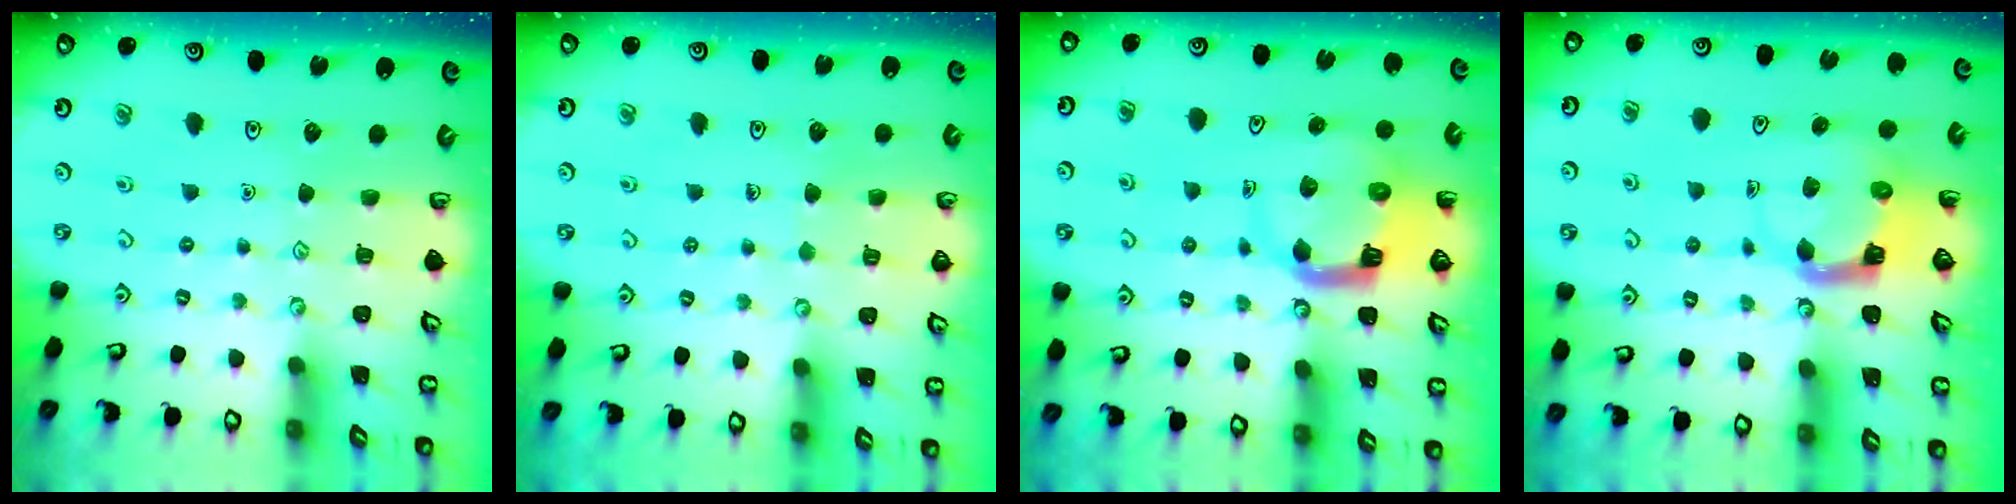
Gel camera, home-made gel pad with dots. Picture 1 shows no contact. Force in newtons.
{"total": 2.9, "press": 2.9, "slide": 0.2}
{"total": 6.4, "press": 6.4, "slide": 0.7}
{"total": 3.8, "press": 3.8, "slide": 0.7}